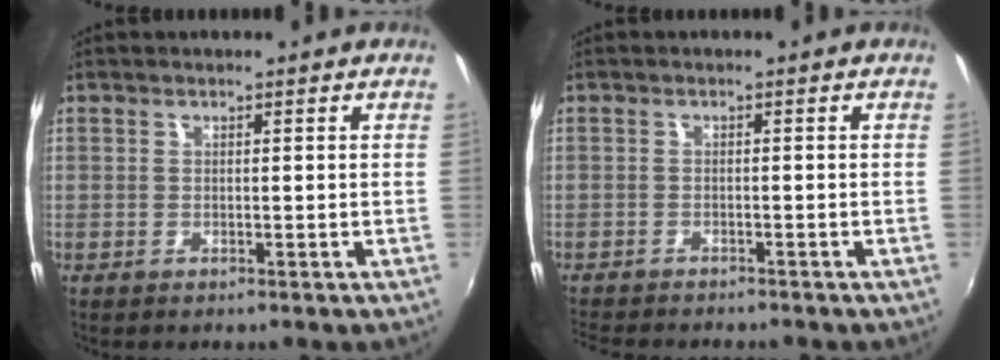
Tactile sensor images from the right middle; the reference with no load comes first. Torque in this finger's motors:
{"motor_torque": [0.95, -1.18, 0.18, 0.10]}